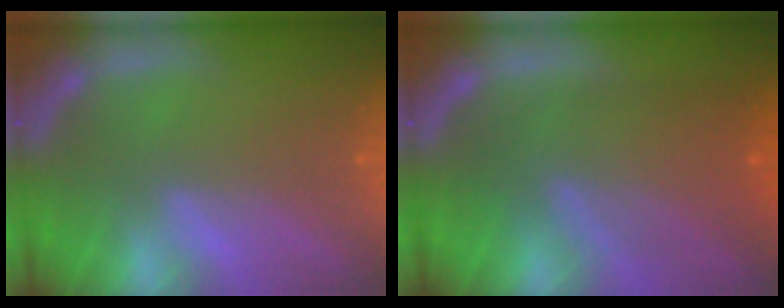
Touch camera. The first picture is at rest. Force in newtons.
{"total": 8.1}